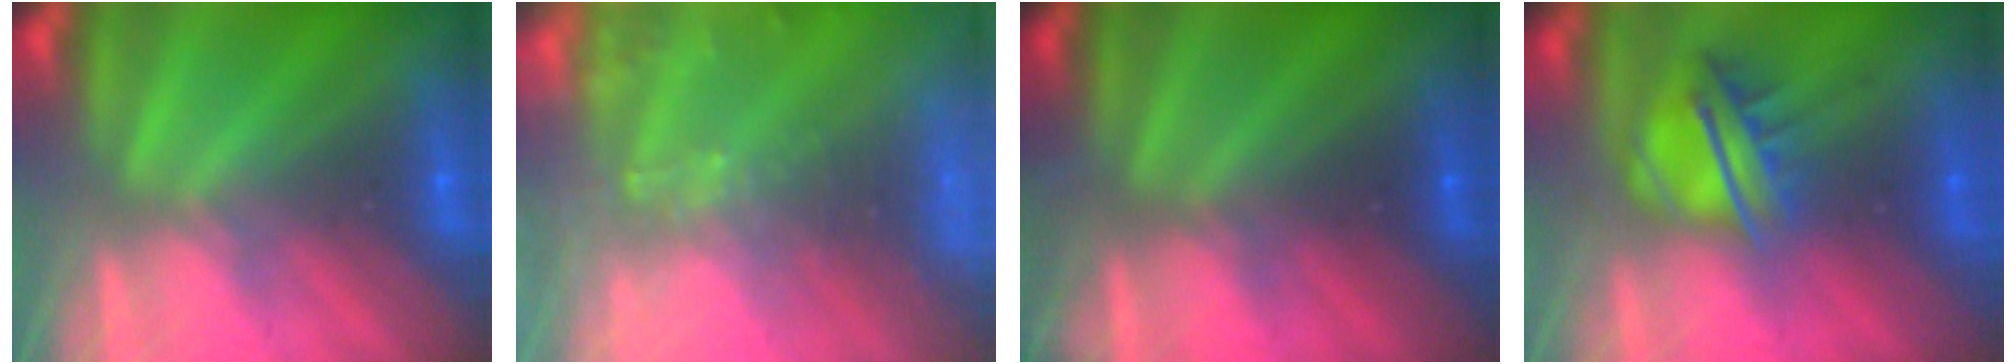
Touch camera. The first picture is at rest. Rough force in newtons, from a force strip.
{"total": 7.6}
{"total": 2.6}
{"total": 5.3}